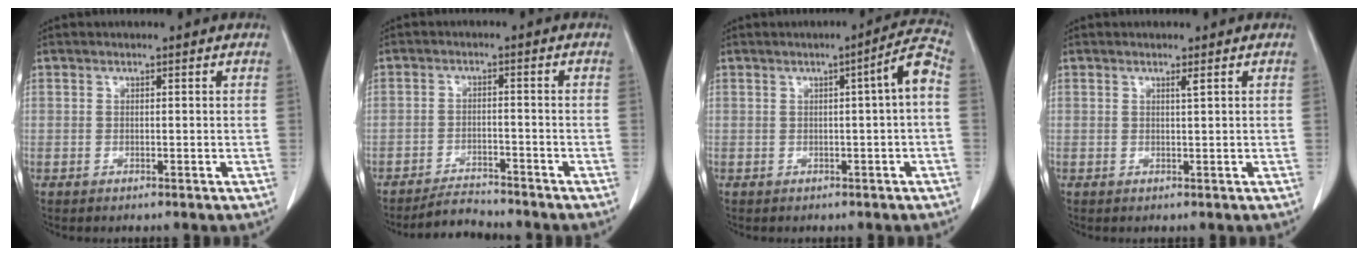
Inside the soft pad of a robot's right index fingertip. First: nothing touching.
{"total": 4.3, "force": [-4.3, 0.4, 0.2], "torque": [-0.007, -0.013, -0.073]}
{"total": 4.5, "force": [-0.1, -0.3, 4.5], "torque": [-0.059, 0.009, -0.001]}
{"total": 0.7, "force": [0.4, -0.2, 0.5], "torque": [-0.018, -0.005, 0.010]}